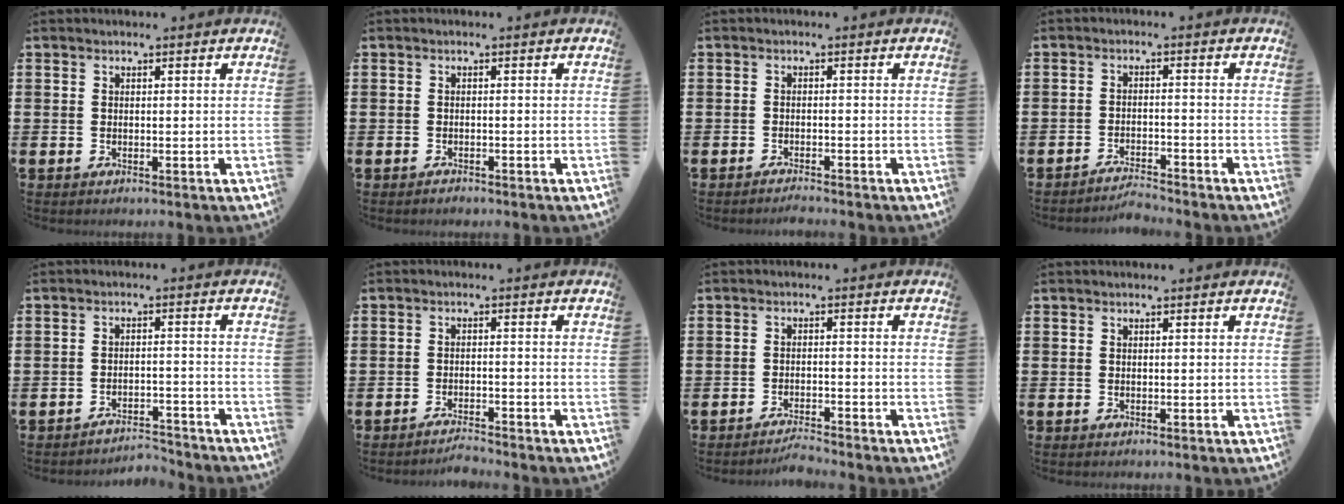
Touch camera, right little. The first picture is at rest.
{"total": 0.5, "force": [-0.5, 0.1, 0.0], "torque": [0.006, -0.005, -0.013]}
{"total": 1.1, "force": [-1.1, 0.0, 0.2], "torque": [-0.005, -0.002, -0.022]}
{"total": 2.5, "force": [-2.5, -0.1, 0.0], "torque": [-0.005, 0.003, -0.053]}
{"total": 3.0, "force": [-3.0, 0.1, -0.2], "torque": [-0.003, 0.004, -0.066]}
{"total": 2.0, "force": [-2.0, -0.1, 0.2], "torque": [-0.006, 0.003, -0.041]}
{"total": 2.1, "force": [-2.0, -0.1, 0.3], "torque": [-0.008, 0.005, -0.041]}
{"total": 0.0}